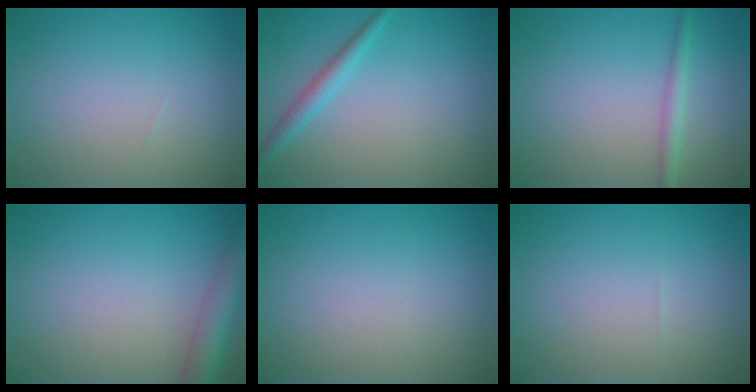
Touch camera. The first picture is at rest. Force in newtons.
{"total": 1.9, "press": 1.9, "slide": 0.1}
{"total": 1.7, "press": 1.7, "slide": 0.0}
{"total": 4.4, "press": 4.4, "slide": 0.3}
{"total": 0.0}
{"total": 0.0}